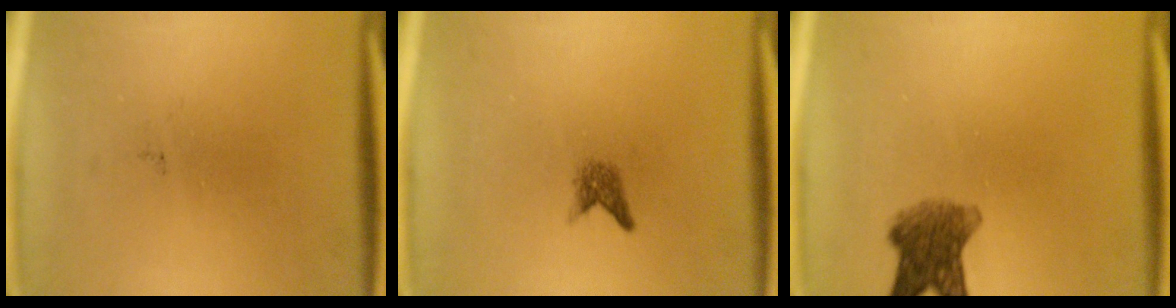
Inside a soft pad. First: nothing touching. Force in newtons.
{"total": 1.5}
{"total": 6.1}